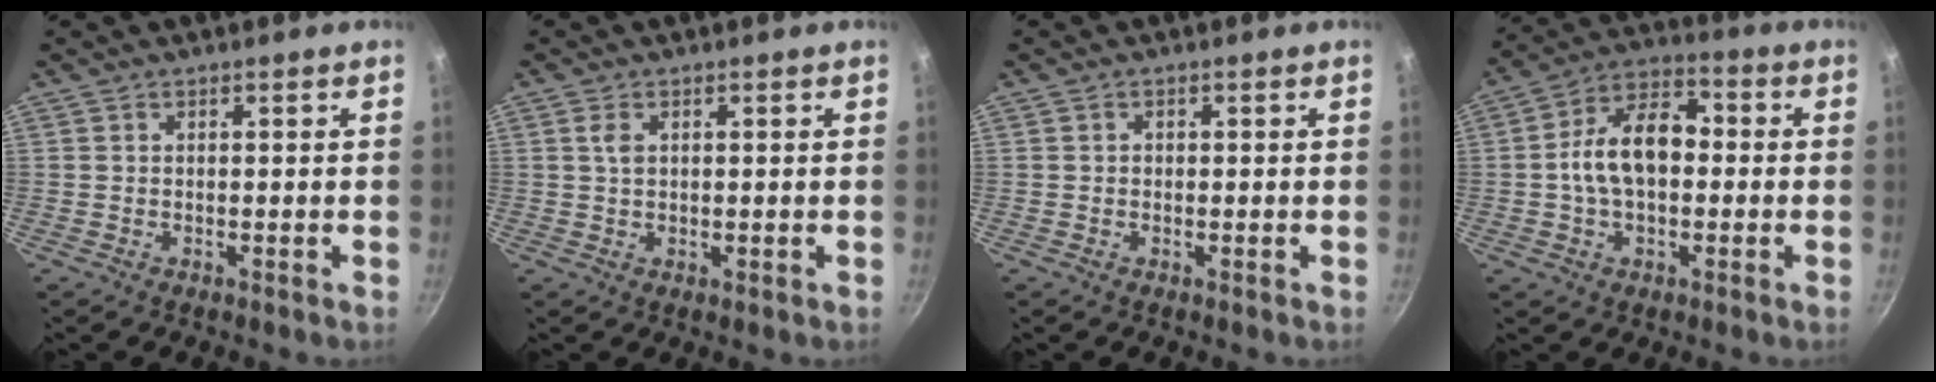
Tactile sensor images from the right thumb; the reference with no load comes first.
{"total": 2.3, "force": [0.7, 1.4, 1.7], "torque": [-0.032, 0.001, 0.014]}
{"total": 0.7, "force": [0.0, 0.7, 0.3], "torque": [-0.002, 0.004, 0.001]}
{"total": 12.9, "force": [-0.2, 8.1, 10.0], "torque": [-0.144, 0.040, -0.020]}